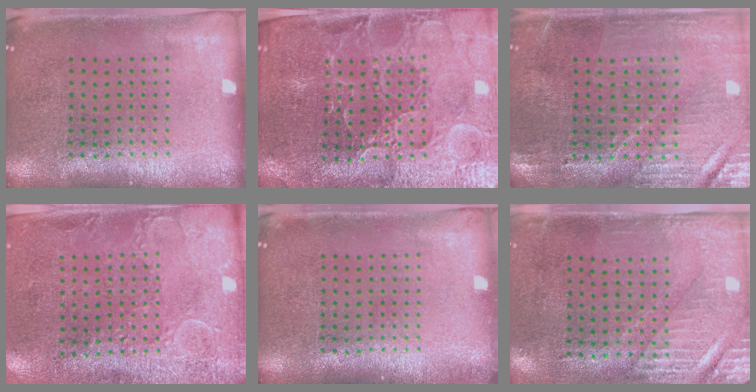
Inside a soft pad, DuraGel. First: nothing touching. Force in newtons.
{"total": 3.3, "press": 3.3, "slide": 0.5}
{"total": 1.3, "press": 1.3, "slide": 0.2}
{"total": 2.9, "press": 2.4, "slide": 1.6}
{"total": 0.6, "press": 0.6, "slide": 0.1}
{"total": 2.8, "press": 2.4, "slide": 1.4}